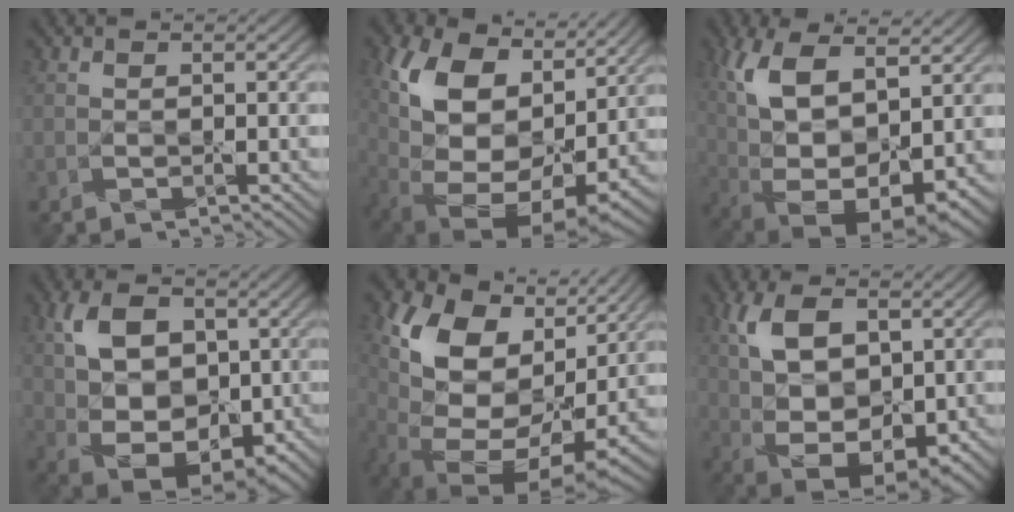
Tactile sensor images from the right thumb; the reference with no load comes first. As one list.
[{"total": 16.5, "force": [4.7, 11.3, 11.0], "torque": [-0.214, -0.007, 0.106]}, {"total": 15.9, "force": [3.5, 8.0, 13.3], "torque": [-0.262, -0.005, 0.076]}, {"total": 11.6, "force": [2.1, 7.6, 8.5], "torque": [-0.171, 0.004, 0.032]}, {"total": 15.7, "force": [4.1, 10.5, 11.0], "torque": [-0.220, -0.008, 0.090]}, {"total": 11.7, "force": [2.7, 6.4, 9.5], "torque": [-0.194, 0.000, 0.054]}]